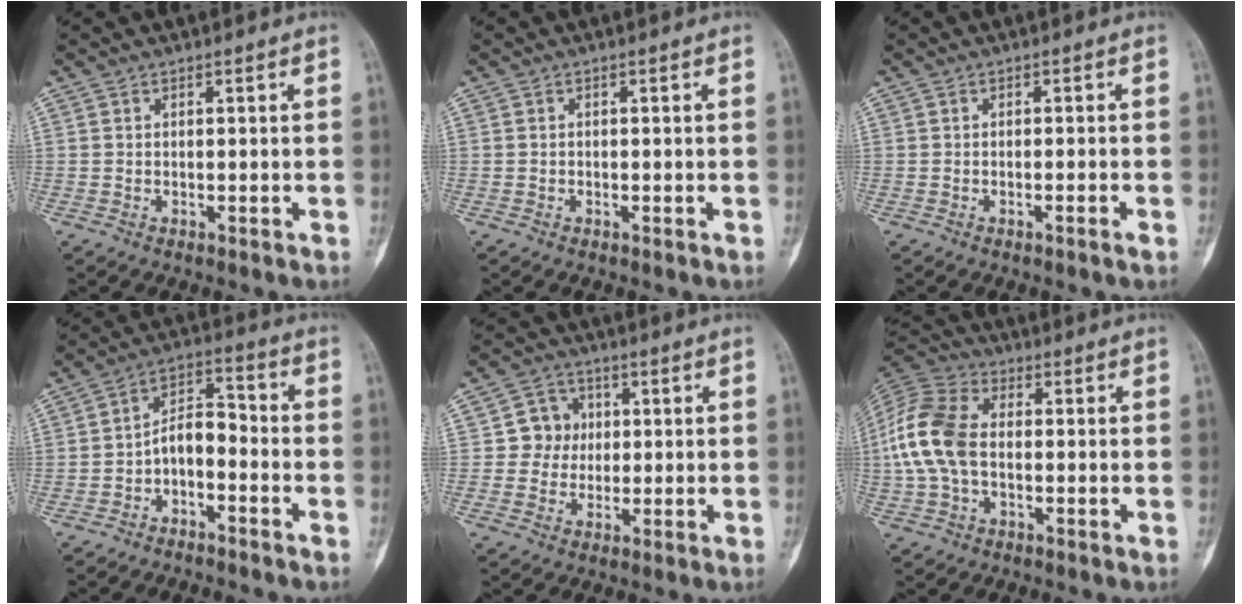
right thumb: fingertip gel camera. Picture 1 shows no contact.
{"total": 0.0}
{"total": 1.3, "force": [-0.8, -0.1, 1.1], "torque": [-0.026, 0.003, -0.011]}
{"total": 7.0, "force": [-3.0, 3.9, 4.9], "torque": [-0.072, 0.049, -0.060]}
{"total": 6.2, "force": [0.6, 6.0, 1.6], "torque": [0.016, 0.011, 0.004]}
{"total": 13.4, "force": [-0.4, 8.6, 10.2], "torque": [-0.226, 0.031, -0.014]}